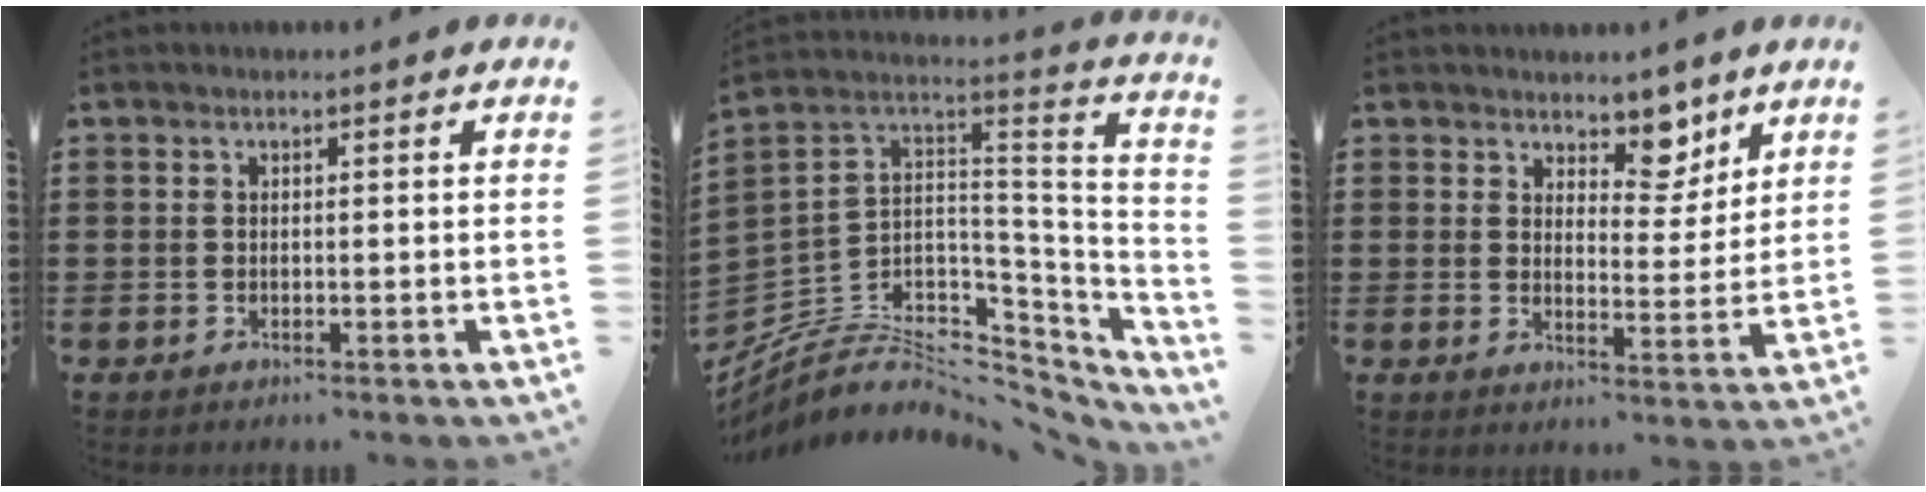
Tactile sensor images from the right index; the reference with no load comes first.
{"total": 6.7, "force": [-1.9, 5.3, 3.6], "torque": [-0.106, -0.025, -0.032]}
{"total": 6.2, "force": [5.1, 3.1, 1.9], "torque": [-0.035, -0.022, 0.089]}